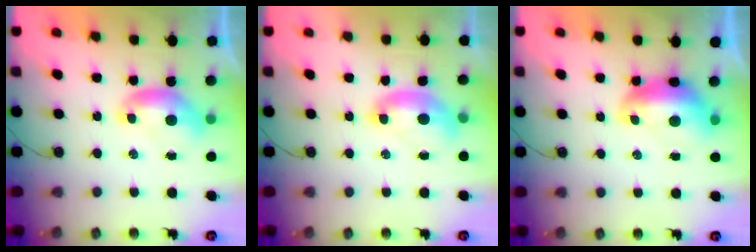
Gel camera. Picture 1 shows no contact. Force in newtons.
{"total": 2.3, "press": 2.3, "slide": 0.6}
{"total": 2.6, "press": 2.5, "slide": 0.7}